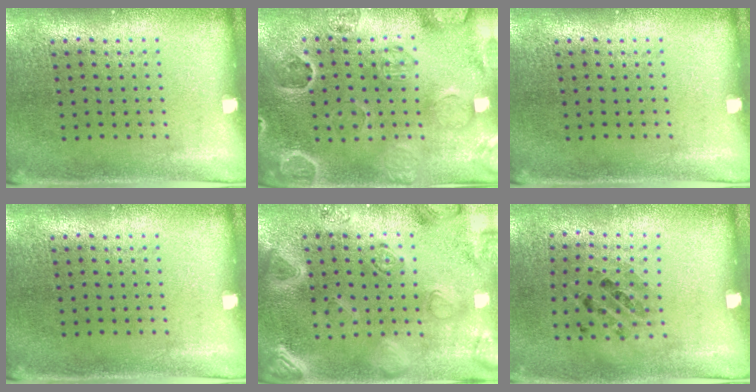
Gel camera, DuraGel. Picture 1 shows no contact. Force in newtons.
{"total": 2.7, "press": 2.6, "slide": 0.5}
{"total": 0.0}
{"total": 0.0}
{"total": 3.1, "press": 3.0, "slide": 0.8}
{"total": 0.8, "press": 0.7, "slide": 0.4}